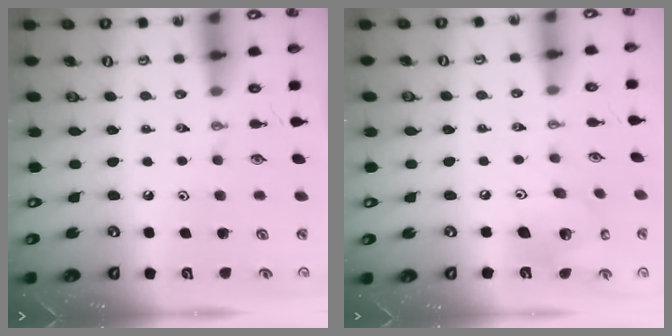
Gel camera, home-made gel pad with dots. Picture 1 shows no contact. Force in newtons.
{"total": 13.1, "press": 12.8, "slide": 2.4}